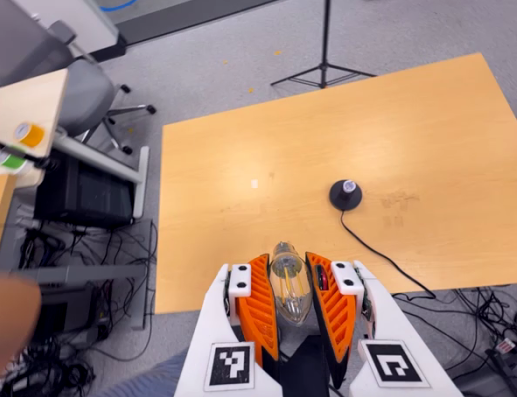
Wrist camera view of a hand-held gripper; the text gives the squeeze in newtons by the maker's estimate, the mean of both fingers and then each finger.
{"total": 21.5, "left": 23.5, "right": 19.6}